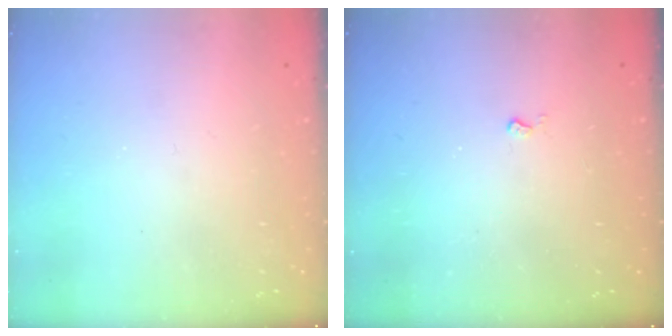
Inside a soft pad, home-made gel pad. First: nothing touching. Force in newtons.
{"total": 2.6, "press": 2.6, "slide": 0.5}